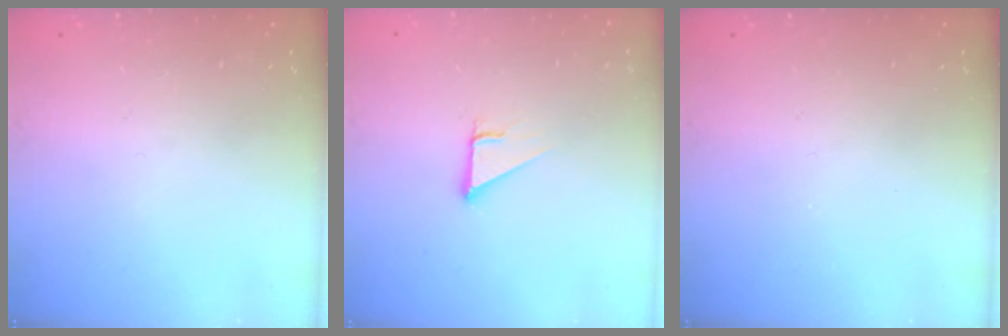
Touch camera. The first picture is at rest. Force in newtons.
{"total": 2.7, "press": 2.7, "slide": 0.0}
{"total": 0.0}